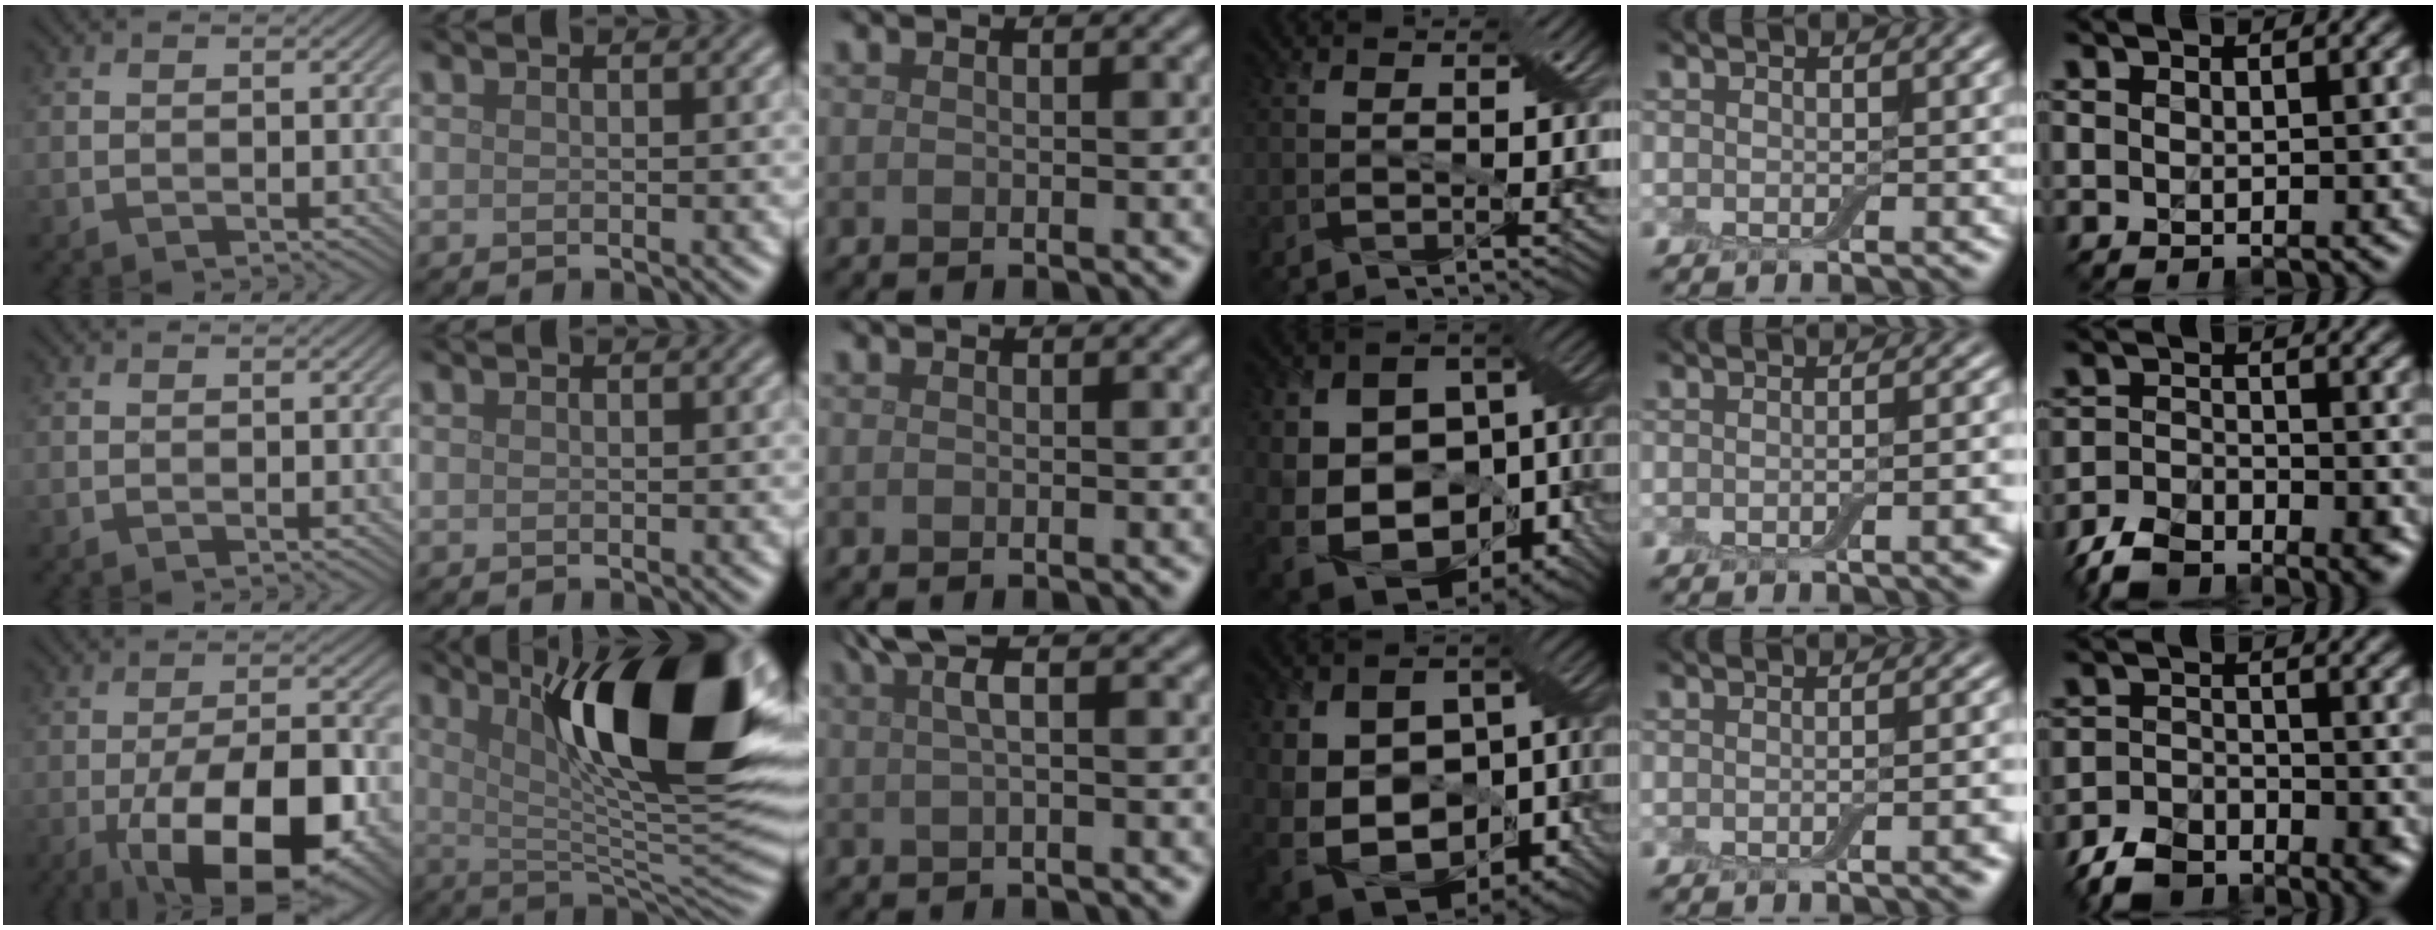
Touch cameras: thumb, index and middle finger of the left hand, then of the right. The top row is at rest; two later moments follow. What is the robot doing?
{"motion": "insert", "object": "backpack"}